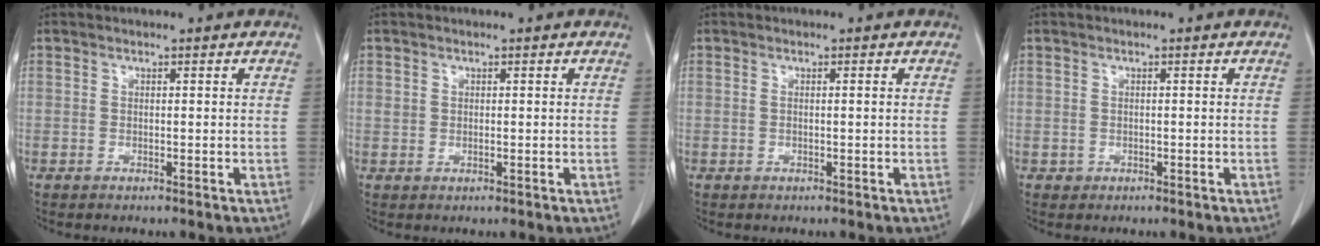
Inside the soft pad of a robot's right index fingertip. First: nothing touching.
{"total": 1.0, "force": [0.2, 0.8, 0.5], "torque": [-0.014, 0.007, 0.006]}
{"total": 0.6, "force": [0.0, 0.0, 0.6], "torque": [-0.015, 0.002, 0.002]}
{"total": 0.8, "force": [-0.2, 0.7, 0.0], "torque": [-0.001, 0.005, -0.006]}